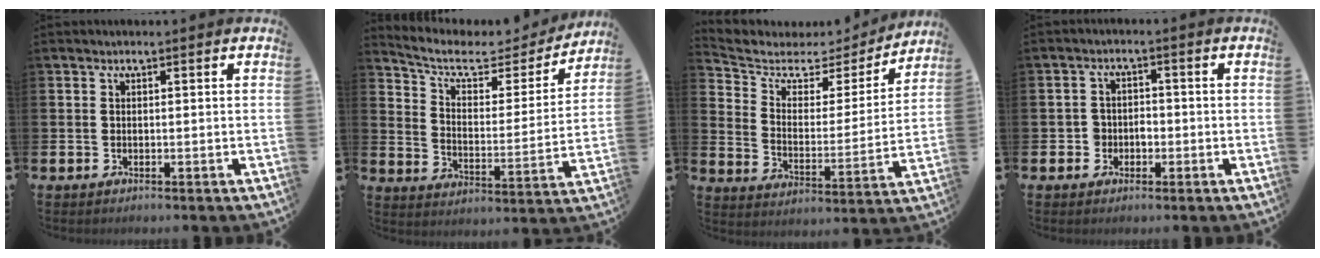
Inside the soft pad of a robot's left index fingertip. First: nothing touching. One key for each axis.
{"total": 7.5, "fx": 6.1, "fy": 3.2, "fz": 3.0, "tx": -0.079, "ty": -0.044, "tz": 0.097}
{"total": 5.1, "fx": 4.2, "fy": 2.7, "fz": 1.1, "tx": -0.057, "ty": -0.037, "tz": 0.063}
{"total": 2.5, "fx": -1.2, "fy": 2.1, "fz": 0.3, "tx": -0.011, "ty": 0.004, "tz": -0.029}